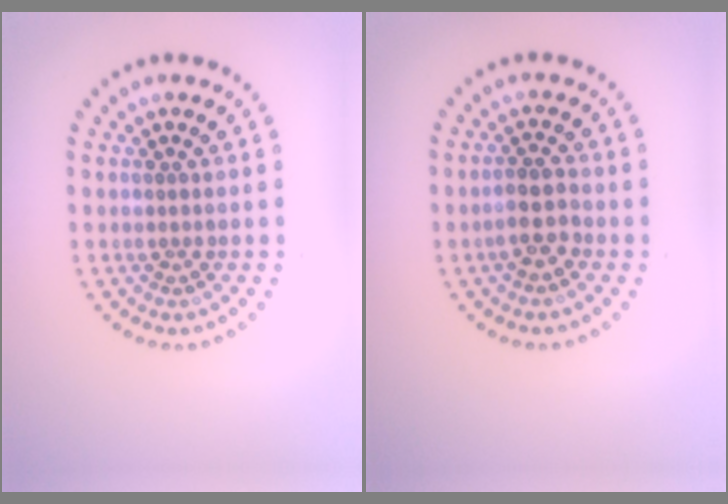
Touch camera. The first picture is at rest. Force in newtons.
{"total": 2.4, "press": 2.2, "slide": 0.9}